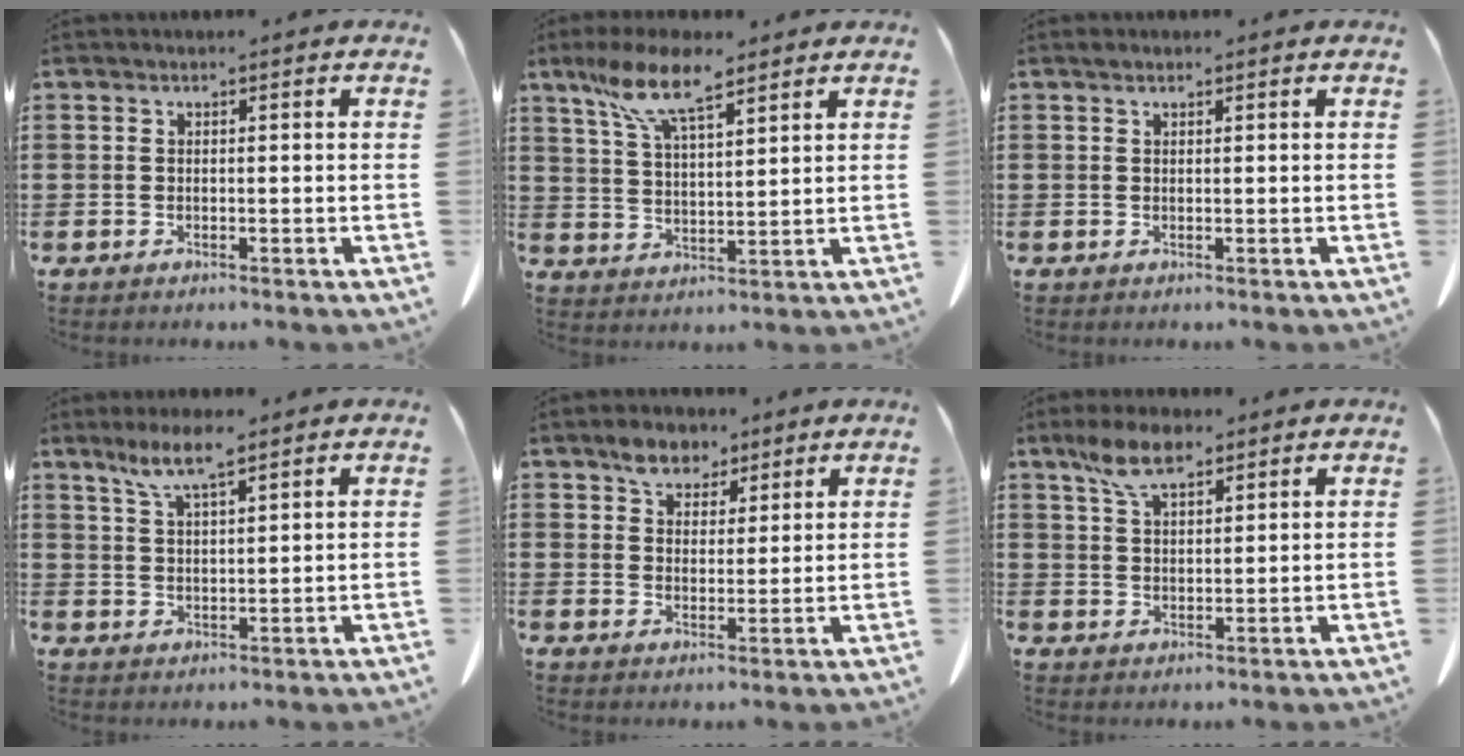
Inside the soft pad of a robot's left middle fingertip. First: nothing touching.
{"total": 9.6, "force": [6.8, 2.6, 6.2], "torque": [-0.139, -0.011, 0.125]}
{"total": 0.7, "force": [0.6, 0.2, 0.4], "torque": [-0.009, -0.001, 0.012]}
{"total": 6.2, "force": [4.2, 0.9, 4.4], "torque": [-0.096, -0.005, 0.075]}
{"total": 5.2, "force": [4.0, 2.9, 1.4], "torque": [-0.035, 0.002, 0.076]}
{"total": 6.9, "force": [4.7, 2.7, 4.2], "torque": [-0.096, 0.000, 0.087]}